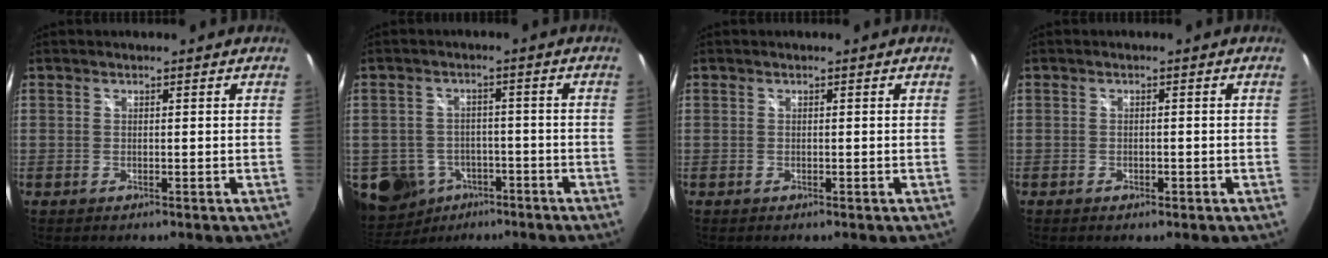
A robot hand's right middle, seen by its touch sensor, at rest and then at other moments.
{"total": 13.8, "force": [-6.3, 11.0, 5.5], "torque": [-0.166, -0.002, -0.077]}
{"total": 0.0}
{"total": 1.4, "force": [-0.9, 0.9, 0.7], "torque": [-0.013, -0.004, -0.015]}